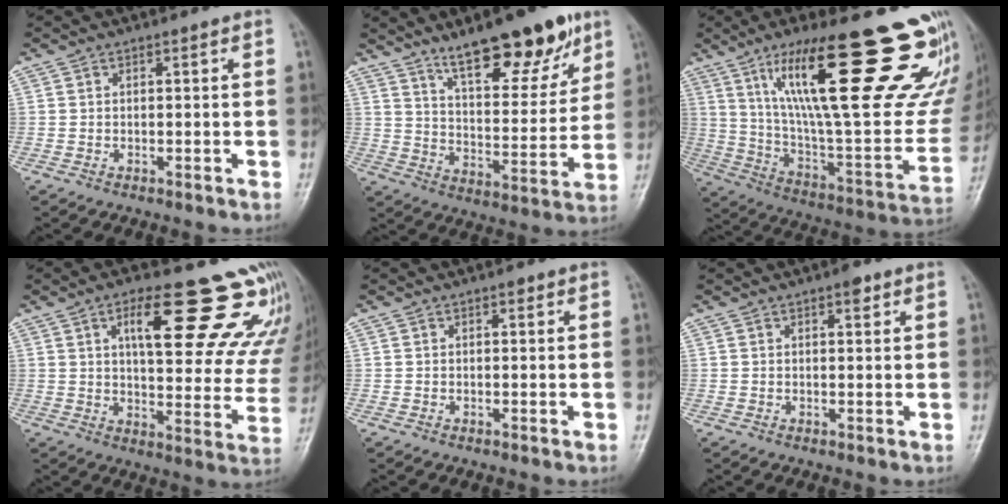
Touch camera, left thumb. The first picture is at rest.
{"total": 18.1, "force": [12.0, 6.0, 12.2], "torque": [-0.140, -0.065, 0.194]}
{"total": 36.4, "force": [20.1, 8.1, 29.2], "torque": [-0.335, -0.053, 0.332]}
{"total": 22.4, "force": [14.8, 6.6, 15.4], "torque": [-0.162, -0.064, 0.188]}
{"total": 0.6, "force": [0.3, 0.3, 0.4], "torque": [-0.002, 0.001, 0.001]}
{"total": 1.8, "force": [1.1, 0.8, 1.3], "torque": [-0.014, -0.002, 0.012]}